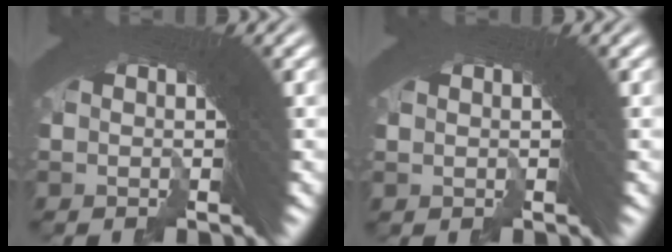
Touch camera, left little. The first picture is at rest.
{"total": 0.0}